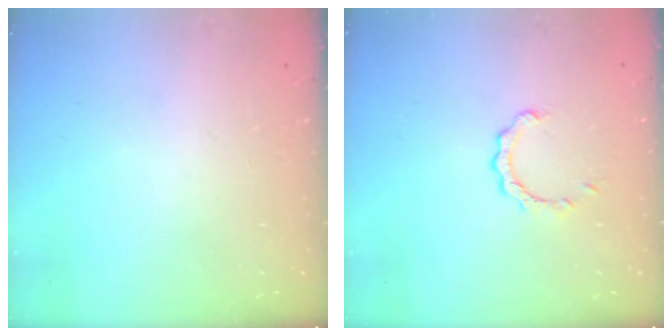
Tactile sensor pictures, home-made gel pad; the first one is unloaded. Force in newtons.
{"total": 2.5, "press": 2.5, "slide": 0.3}